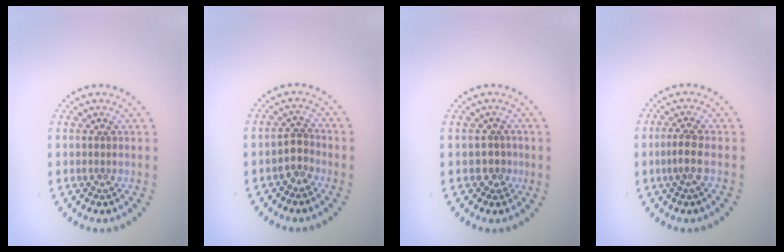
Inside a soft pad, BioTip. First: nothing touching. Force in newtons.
{"total": 1.9, "press": 1.5, "slide": 1.2}
{"total": 1.5, "press": 1.2, "slide": 0.8}
{"total": 1.7, "press": 1.3, "slide": 1.0}